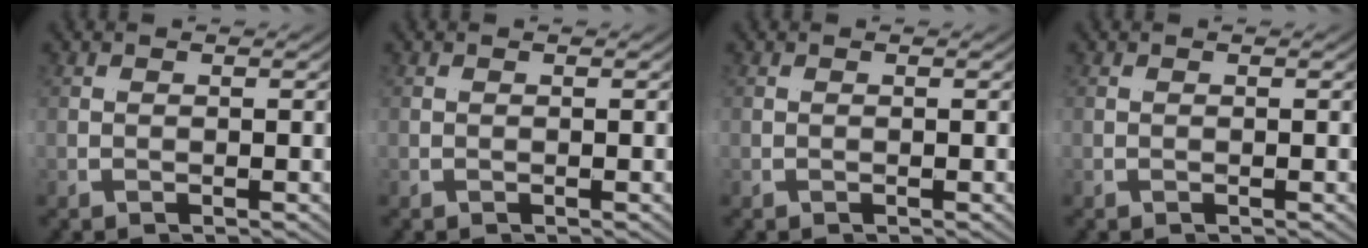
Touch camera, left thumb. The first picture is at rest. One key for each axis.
{"total": 0.0}
{"total": 0.0}
{"total": 0.0}